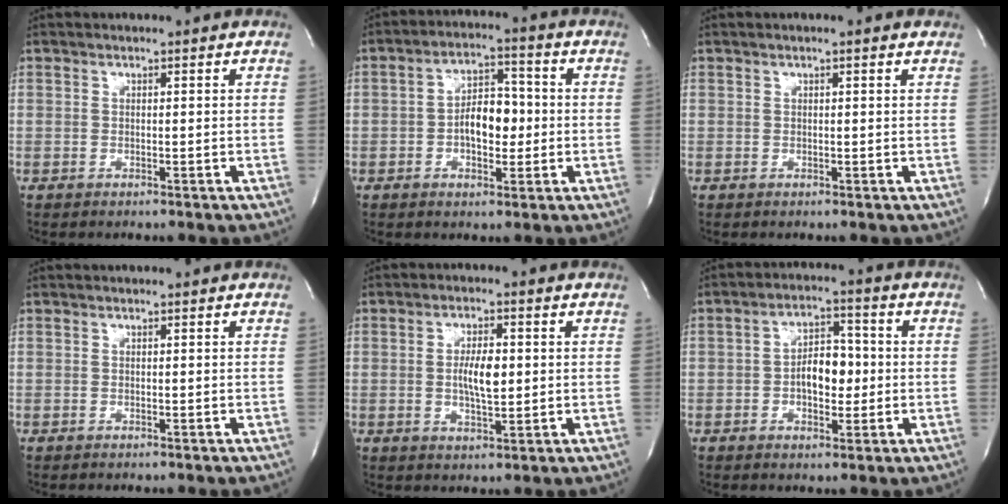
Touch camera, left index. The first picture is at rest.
{"total": 7.1, "force": [-0.9, 3.6, 6.0], "torque": [-0.104, 0.016, -0.017]}
{"total": 1.3, "force": [0.9, 0.1, 1.0], "torque": [-0.016, 0.011, 0.010]}
{"total": 0.0}
{"total": 5.5, "force": [0.2, 1.7, 5.2], "torque": [-0.096, 0.000, 0.005]}
{"total": 6.6, "force": [-0.7, 3.5, 5.6], "torque": [-0.093, 0.014, -0.013]}